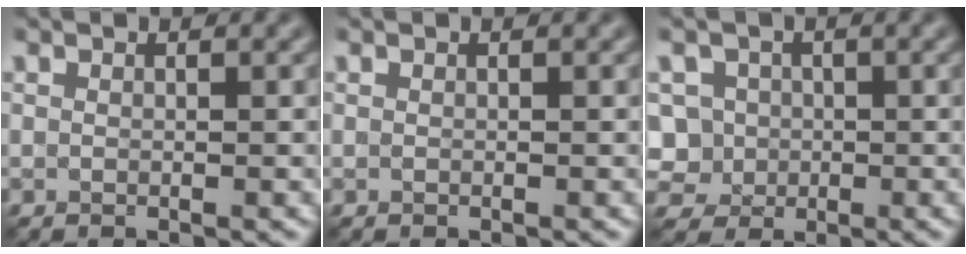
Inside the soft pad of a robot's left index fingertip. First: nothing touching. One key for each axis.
{"total": 0.0}
{"total": 4.0, "fx": -0.3, "fy": 3.9, "fz": 0.8, "tx": -0.004, "ty": 0.024, "tz": -0.009}